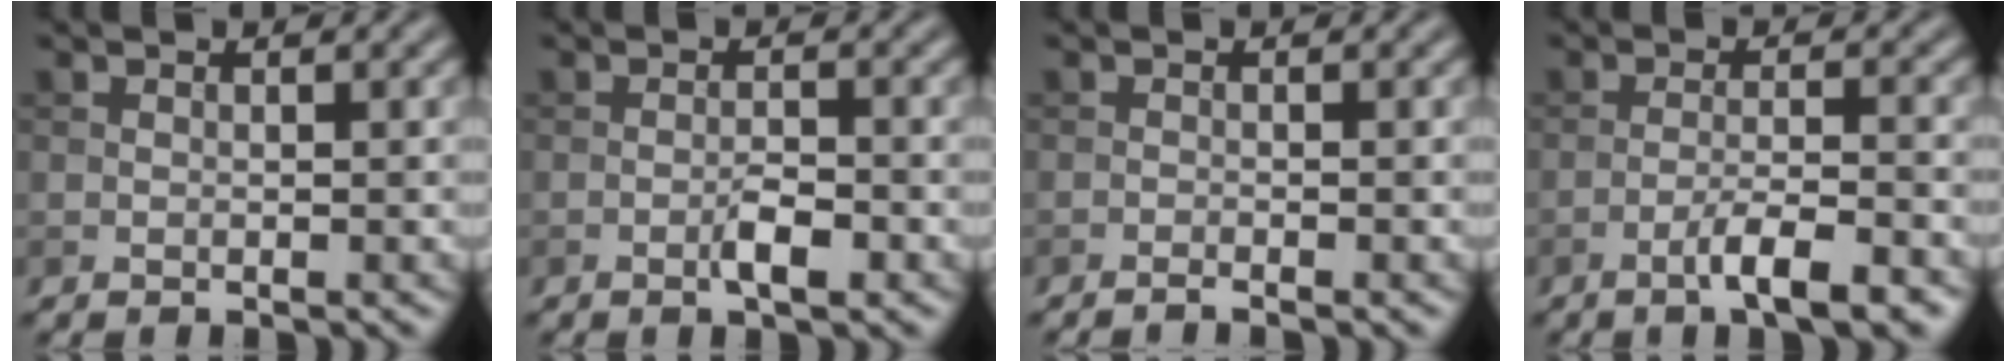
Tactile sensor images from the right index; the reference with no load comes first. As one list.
[{"total": 2.2, "force": [-1.0, 0.5, 1.8], "torque": [-0.032, 0.002, -0.020]}, {"total": 1.1, "force": [-0.9, 0.1, 0.7], "torque": [-0.010, 0.001, -0.020]}, {"total": 4.4, "force": [-2.7, 0.7, 3.5], "torque": [-0.059, 0.005, -0.049]}]